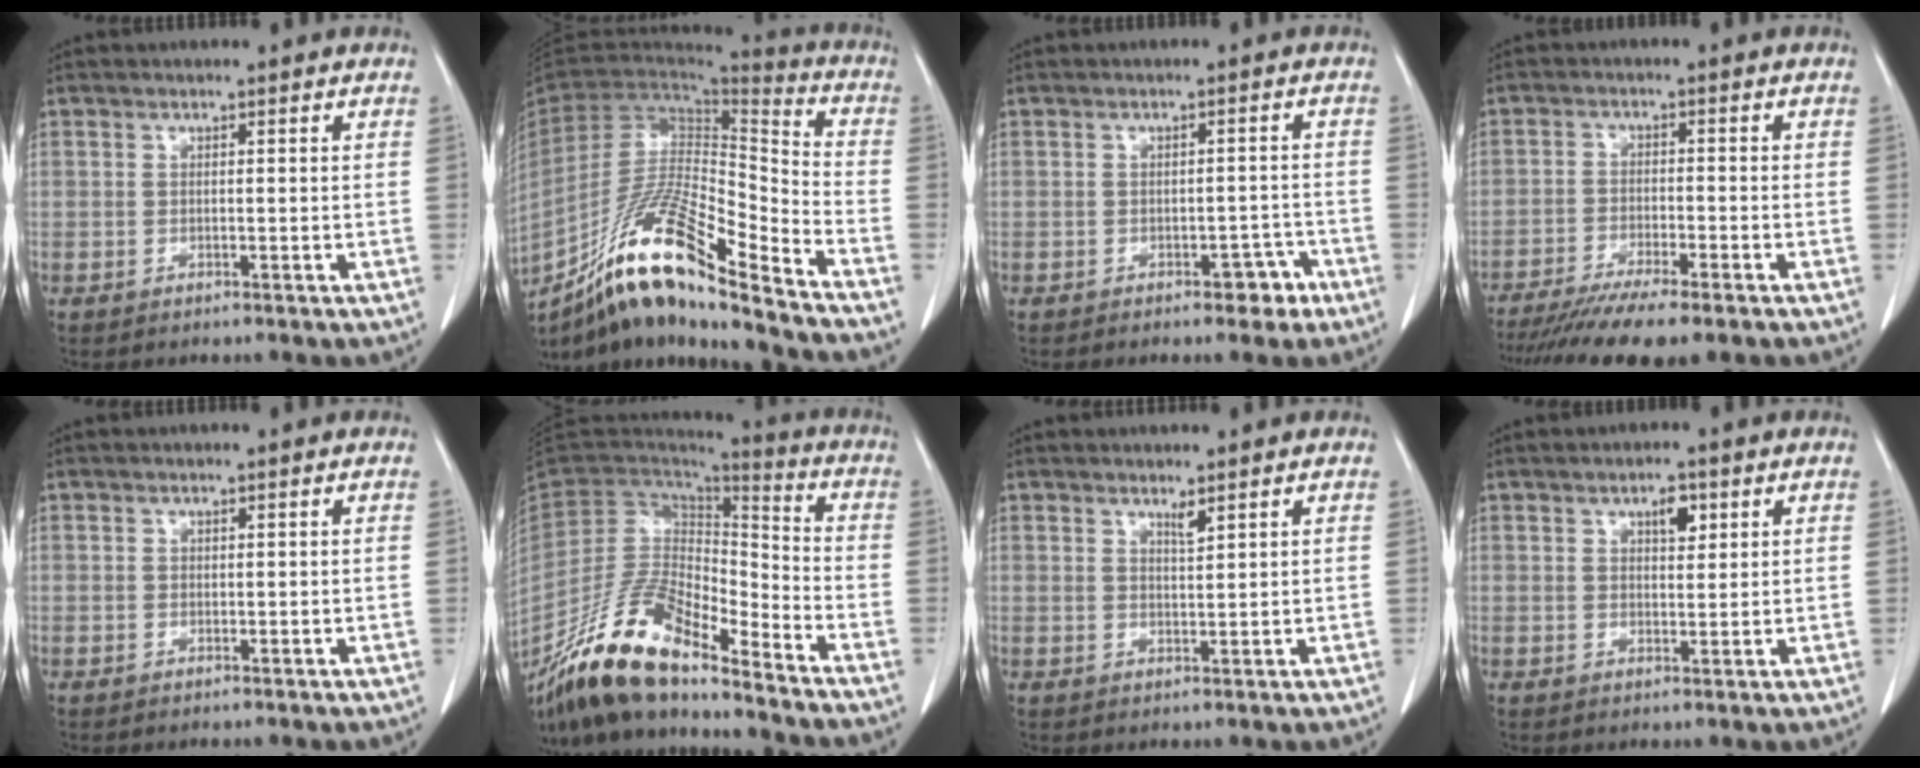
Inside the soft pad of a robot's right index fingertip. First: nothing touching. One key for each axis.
{"total": 21.0, "fx": -15.4, "fy": 1.9, "fz": 14.2, "tx": -0.271, "ty": -0.020, "tz": -0.281}
{"total": 3.4, "fx": -2.2, "fy": 1.5, "fz": 2.0, "tx": -0.017, "ty": 0.007, "tz": -0.027}
{"total": 11.4, "fx": -9.2, "fy": 0.6, "fz": 6.7, "tx": -0.101, "ty": -0.021, "tz": -0.145}
{"total": 0.0}
{"total": 20.6, "fx": -16.2, "fy": 4.8, "fz": 11.8, "tx": -0.246, "ty": -0.014, "tz": -0.302}
{"total": 1.5, "fx": 1.1, "fy": 0.0, "fz": 0.9, "tx": -0.017, "ty": -0.006, "tz": 0.022}
{"total": 3.0, "fx": 1.5, "fy": 1.3, "fz": 2.3, "tx": -0.035, "ty": -0.001, "tz": 0.024}